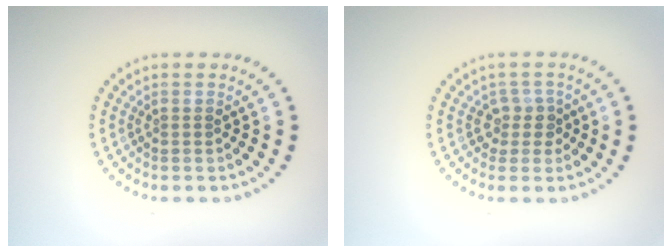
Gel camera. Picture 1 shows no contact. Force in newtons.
{"total": 1.8, "press": 1.4, "slide": 1.2}